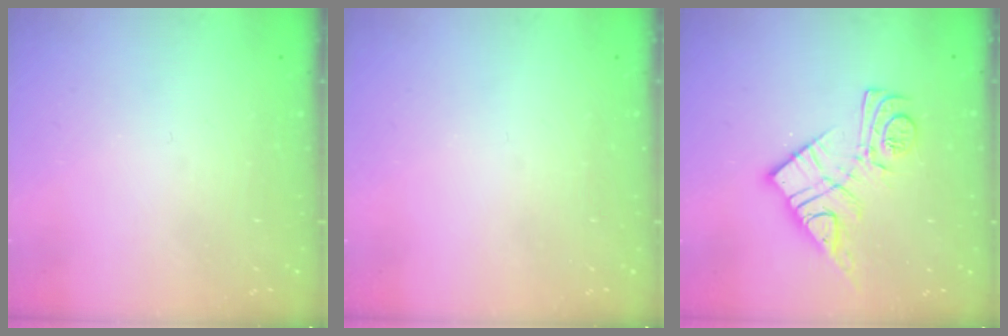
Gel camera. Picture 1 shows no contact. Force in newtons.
{"total": 0.0}
{"total": 13.5, "press": 13.5, "slide": 0.8}